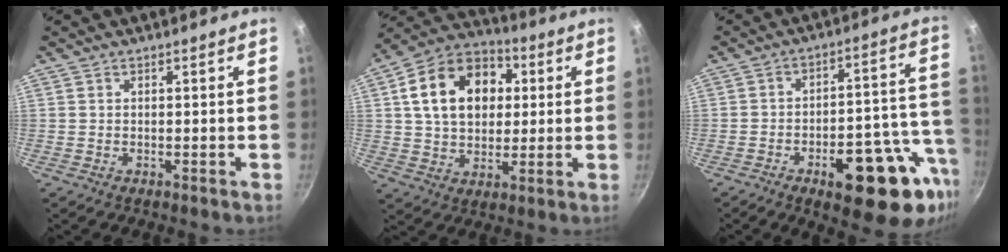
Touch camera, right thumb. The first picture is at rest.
{"total": 18.2, "force": [4.0, 13.2, 11.9], "torque": [-0.170, 0.022, 0.057]}
{"total": 19.2, "force": [-8.5, 7.5, 15.5], "torque": [-0.159, 0.044, -0.111]}